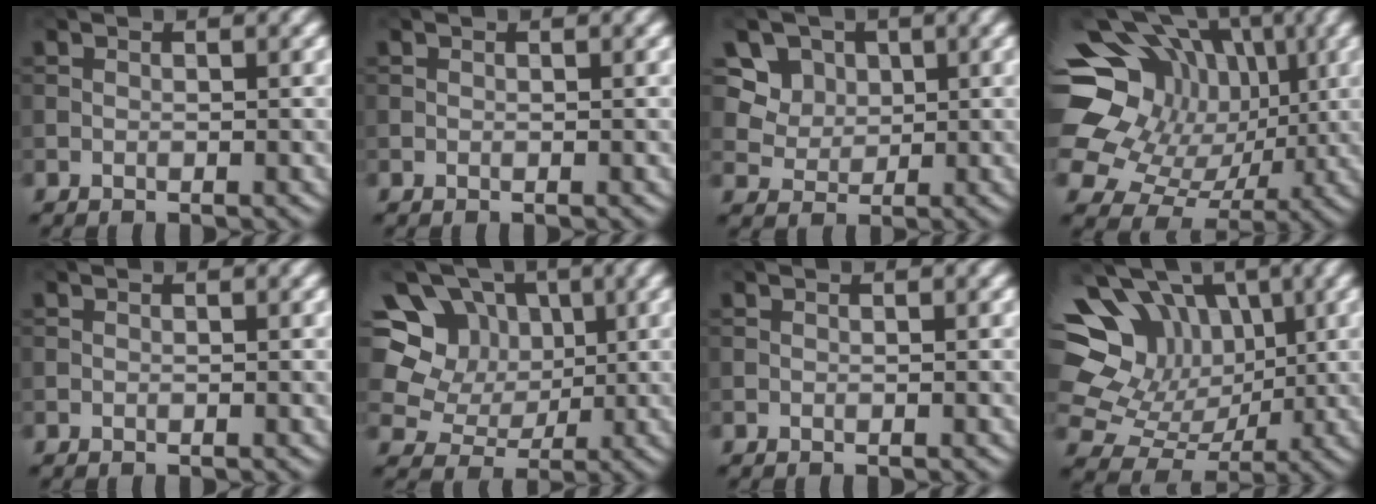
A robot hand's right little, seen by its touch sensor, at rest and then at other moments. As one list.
[{"total": 0.0}, {"total": 6.9, "force": [3.2, 5.5, 2.6], "torque": [-0.050, 0.000, 0.055]}, {"total": 18.2, "force": [3.9, 15.2, 9.2], "torque": [-0.214, 0.045, 0.066]}, {"total": 0.0}, {"total": 10.2, "force": [3.4, 8.5, 4.5], "torque": [-0.102, 0.029, 0.040]}, {"total": 0.0}, {"total": 10.6, "force": [2.9, 8.8, 5.1], "torque": [-0.111, 0.026, 0.039]}]